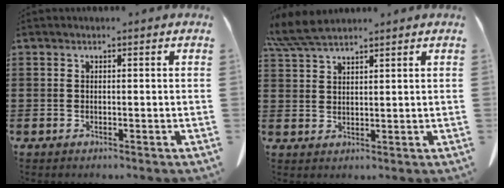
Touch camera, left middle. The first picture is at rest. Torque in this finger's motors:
{"motor_torque": [0.21, 0.09, 0.09, 0.05]}